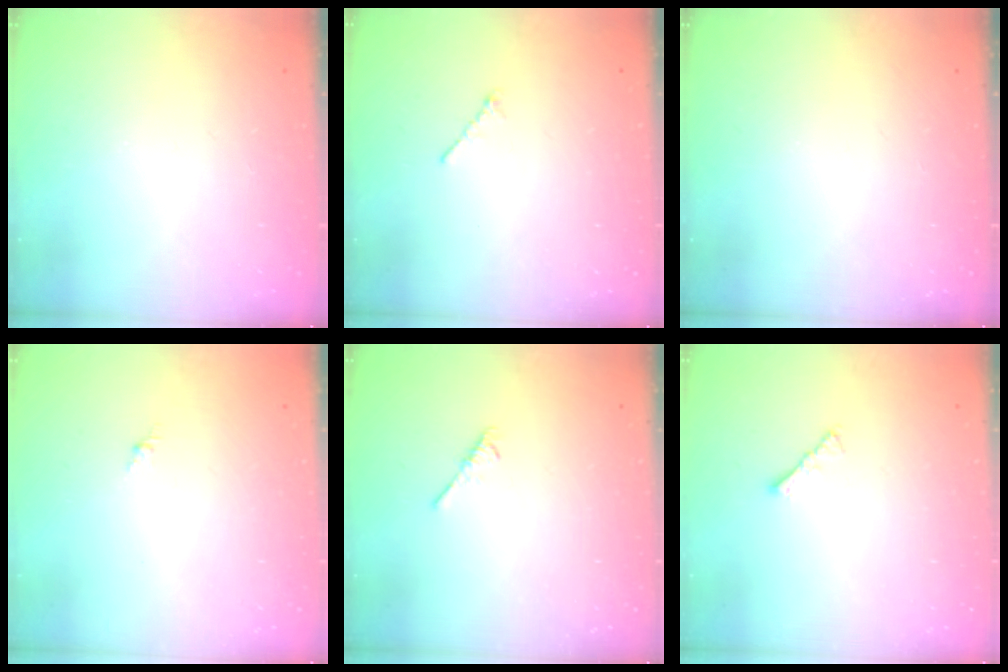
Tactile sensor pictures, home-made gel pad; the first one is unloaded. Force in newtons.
{"total": 0.8, "press": 0.7, "slide": 0.4}
{"total": 0.0}
{"total": 0.0}
{"total": 1.9, "press": 1.8, "slide": 0.5}
{"total": 2.2, "press": 2.1, "slide": 0.5}